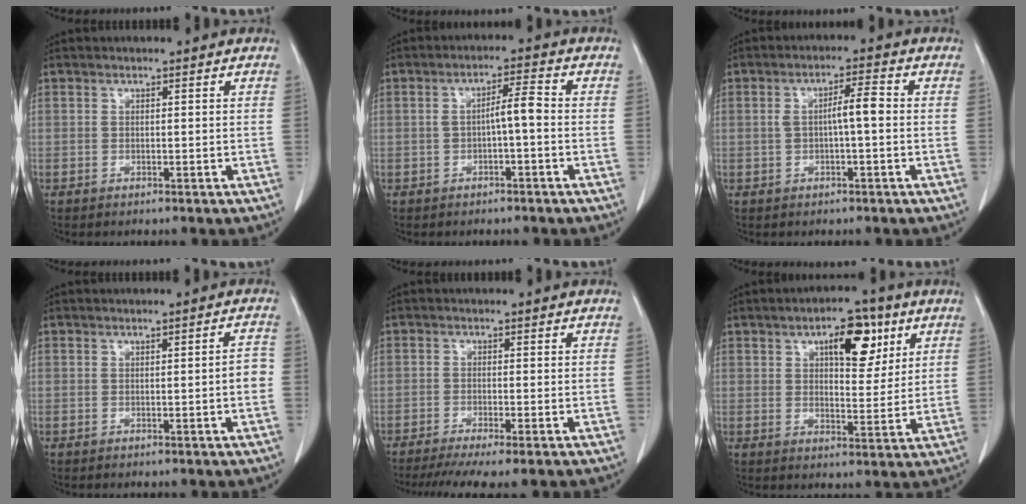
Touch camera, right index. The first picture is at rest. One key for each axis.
{"total": 3.8, "fx": -0.5, "fy": 0.6, "fz": 3.7, "tx": -0.060, "ty": 0.015, "tz": -0.002}
{"total": 4.2, "fx": 0.0, "fy": 0.7, "fz": 4.1, "tx": -0.072, "ty": 0.014, "tz": 0.004}
{"total": 2.1, "fx": -0.4, "fy": 0.2, "fz": 2.1, "tx": -0.023, "ty": 0.001, "tz": -0.005}
{"total": 7.9, "fx": -6.2, "fy": 0.3, "fz": 4.8, "tx": -0.069, "ty": -0.014, "tz": -0.096}
{"total": 8.9, "fx": 4.2, "fy": 3.7, "fz": 6.9, "tx": -0.099, "ty": 0.009, "tz": 0.064}